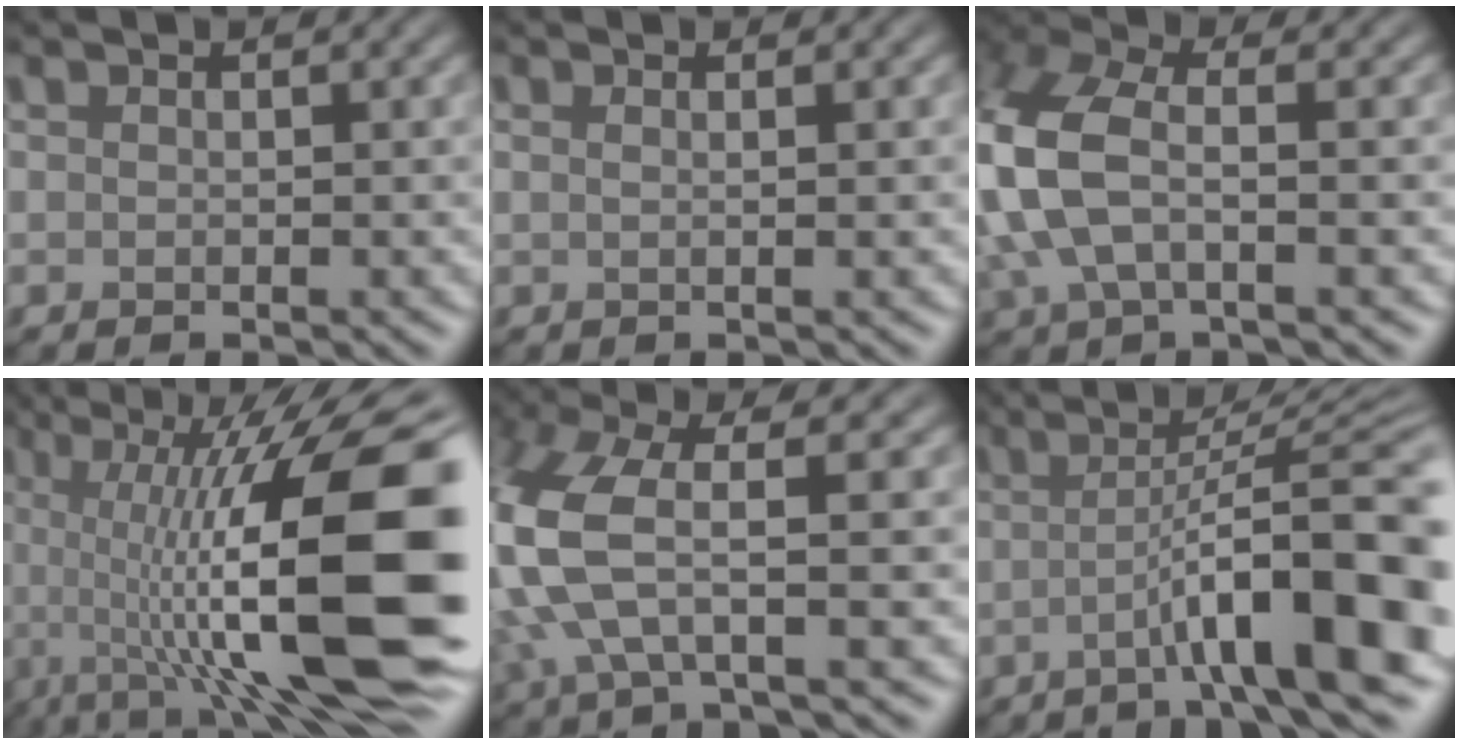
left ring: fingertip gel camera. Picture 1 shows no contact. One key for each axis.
{"total": 1.5, "fx": 0.4, "fy": 0.6, "fz": 1.3, "tx": -0.010, "ty": -0.003, "tz": -0.008}
{"total": 8.5, "fx": 0.1, "fy": 4.6, "fz": 7.1, "tx": -0.185, "ty": 0.009, "tz": -0.011}
{"total": 17.2, "fx": -1.3, "fy": 5.0, "fz": 16.4, "tx": -0.232, "ty": 0.021, "tz": -0.021}
{"total": 8.9, "fx": -0.2, "fy": 3.3, "fz": 8.2, "tx": -0.211, "ty": 0.004, "tz": -0.015}
{"total": 10.5, "fx": -2.4, "fy": 1.7, "fz": 10.1, "tx": -0.130, "ty": 0.017, "tz": -0.043}